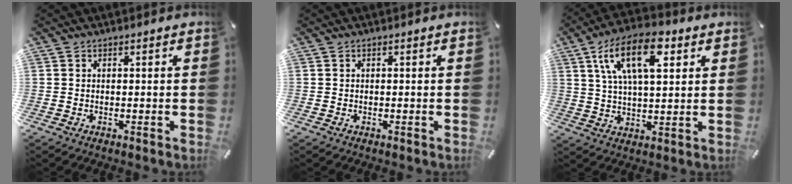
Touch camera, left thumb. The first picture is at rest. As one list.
[{"total": 0.0}, {"total": 15.1, "force": [6.3, 7.2, 11.6], "torque": [-0.213, -0.005, 0.105]}]